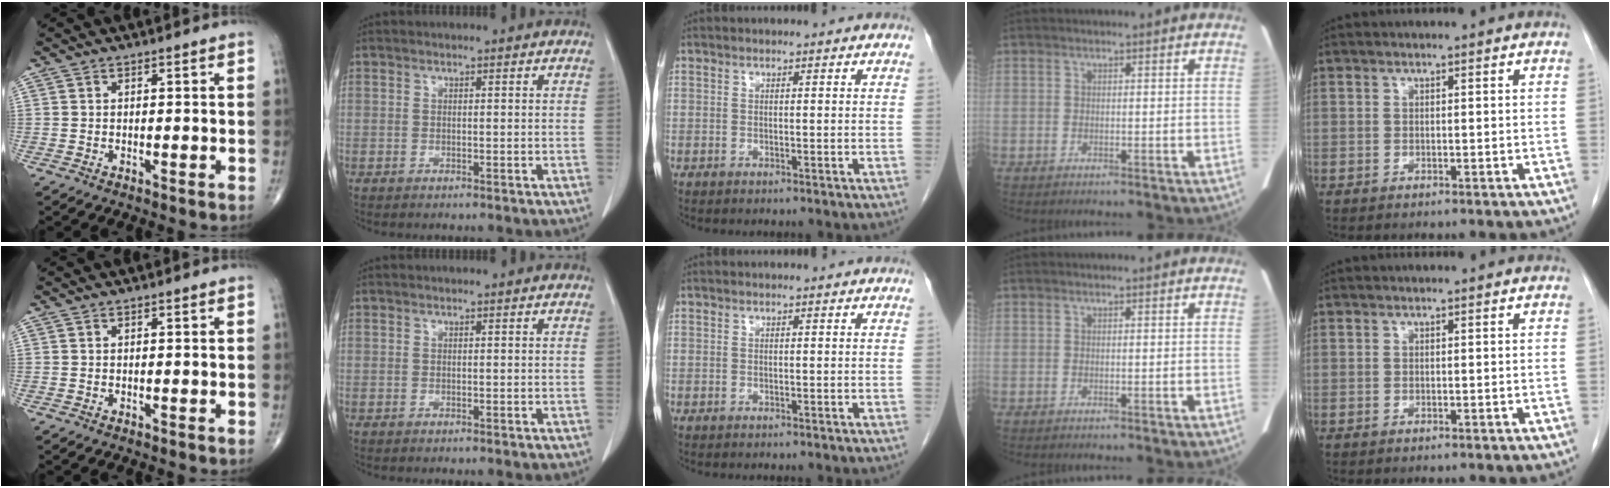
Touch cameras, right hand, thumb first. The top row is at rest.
{}